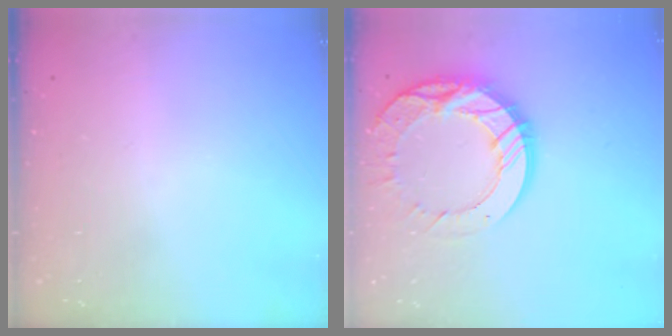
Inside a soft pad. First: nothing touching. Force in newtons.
{"total": 17.7, "press": 17.6, "slide": 1.5}